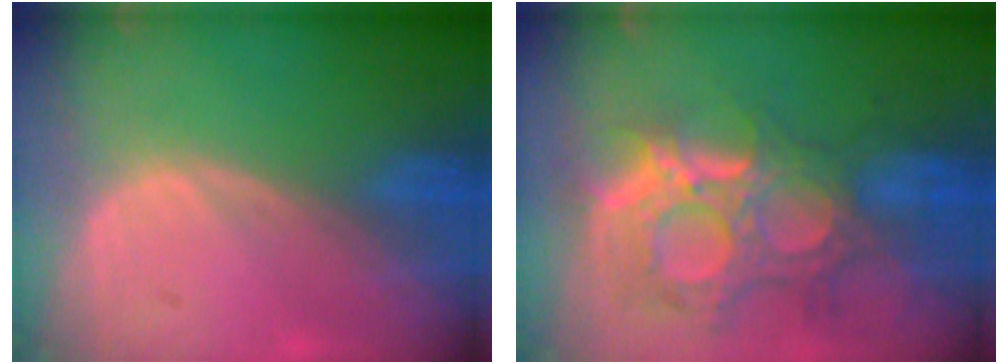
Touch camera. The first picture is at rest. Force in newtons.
{"total": 12.2, "press": 10.7, "slide": 5.9}